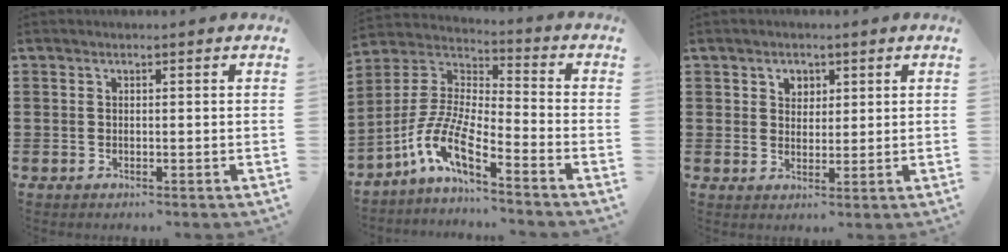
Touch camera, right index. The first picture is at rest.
{"total": 9.3, "force": [-6.3, 2.1, 6.6], "torque": [-0.174, -0.025, -0.133]}
{"total": 2.5, "force": [1.4, 2.0, 0.6], "torque": [-0.020, 0.011, 0.024]}